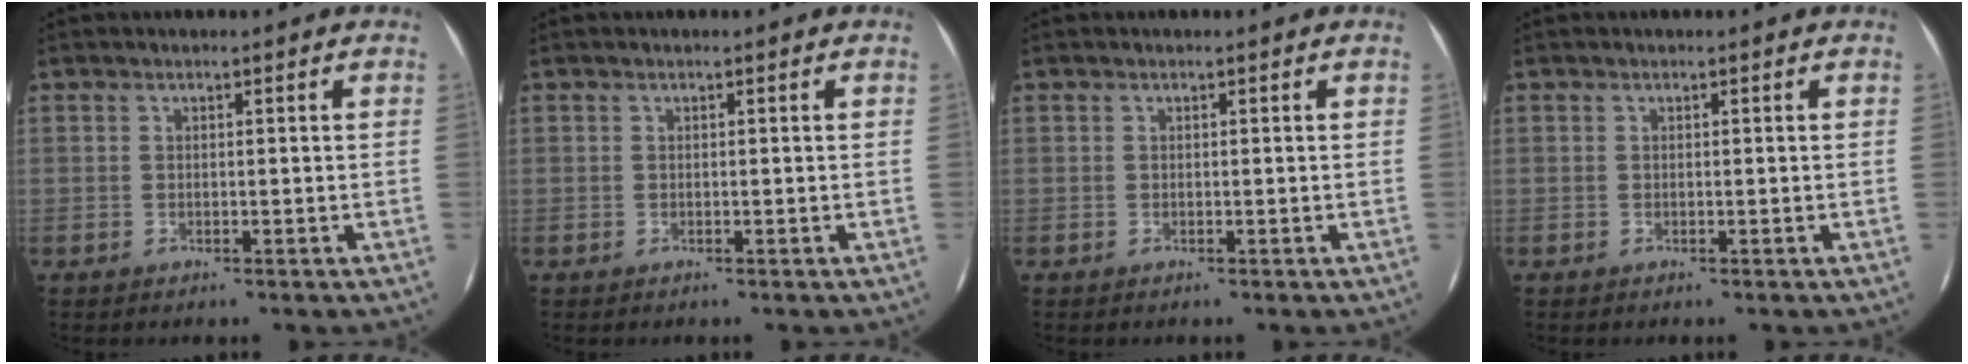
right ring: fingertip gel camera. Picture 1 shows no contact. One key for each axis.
{"total": 0.0}
{"total": 0.0}
{"total": 0.0}